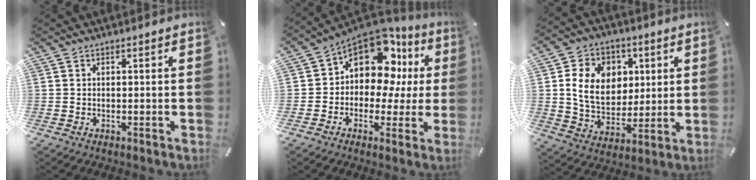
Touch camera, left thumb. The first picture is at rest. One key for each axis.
{"total": 13.7, "fx": 6.0, "fy": 9.0, "fz": 8.3, "tx": -0.138, "ty": -0.045, "tz": 0.107}
{"total": 13.6, "fx": 2.6, "fy": 11.2, "fz": 7.2, "tx": -0.143, "ty": 0.015, "tz": 0.053}